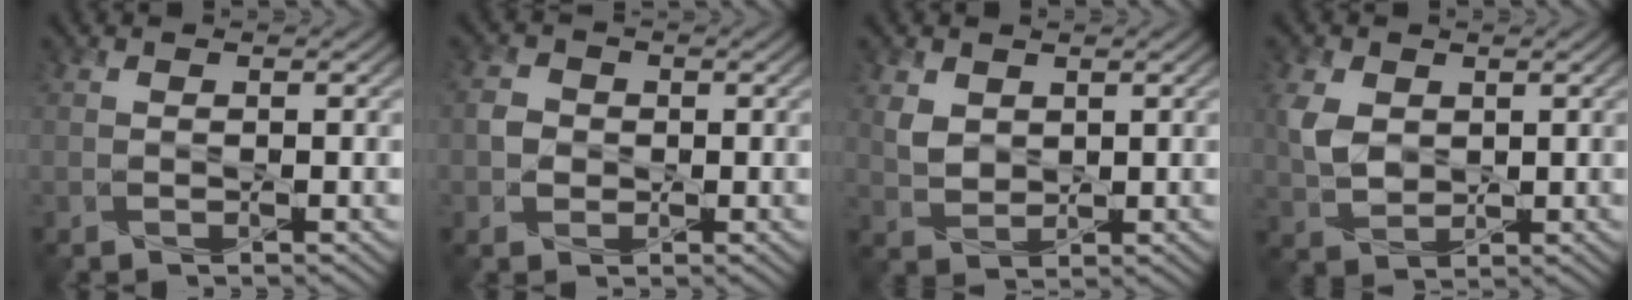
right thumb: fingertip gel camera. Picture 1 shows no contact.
{"total": 2.4, "force": [-0.2, 2.2, 0.8], "torque": [-0.020, 0.000, -0.008]}
{"total": 3.1, "force": [1.4, 2.3, 1.5], "torque": [-0.043, -0.003, 0.031]}
{"total": 4.9, "force": [1.1, 3.6, 3.1], "torque": [-0.082, 0.001, 0.024]}